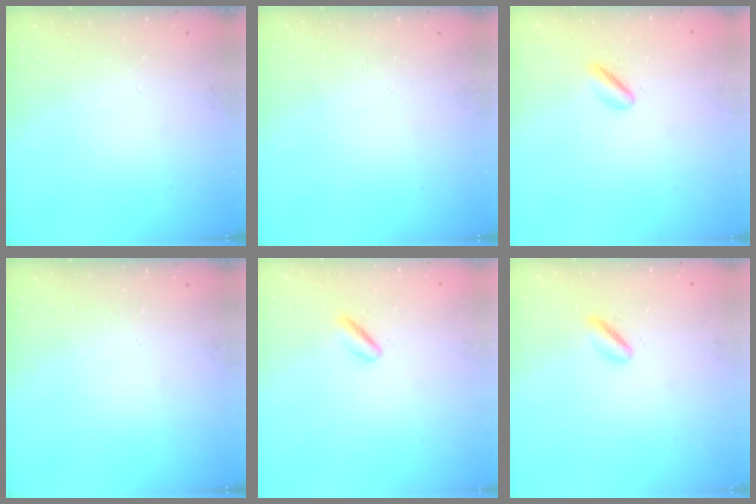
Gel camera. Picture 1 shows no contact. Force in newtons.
{"total": 0.0}
{"total": 2.4, "press": 2.3, "slide": 0.8}
{"total": 0.0}
{"total": 1.5, "press": 1.2, "slide": 0.9}
{"total": 3.0, "press": 2.9, "slide": 0.8}